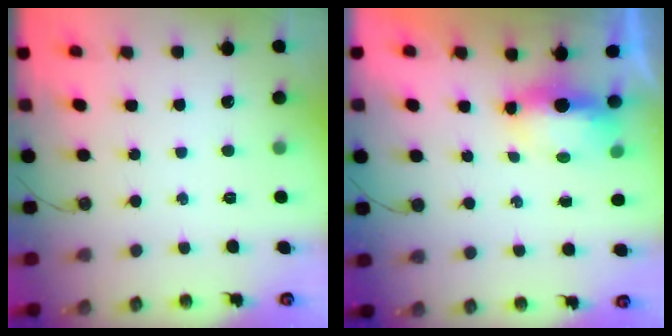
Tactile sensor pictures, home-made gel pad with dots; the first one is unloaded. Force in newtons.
{"total": 10.2, "press": 7.1, "slide": 7.3}